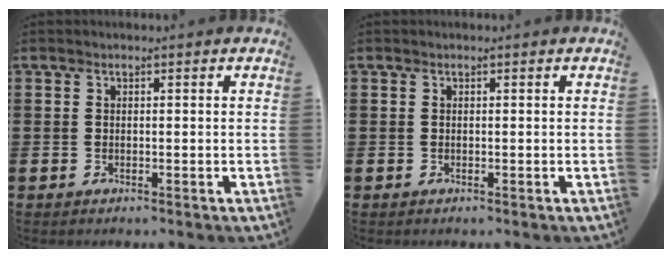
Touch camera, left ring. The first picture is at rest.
{"total": 0.0}